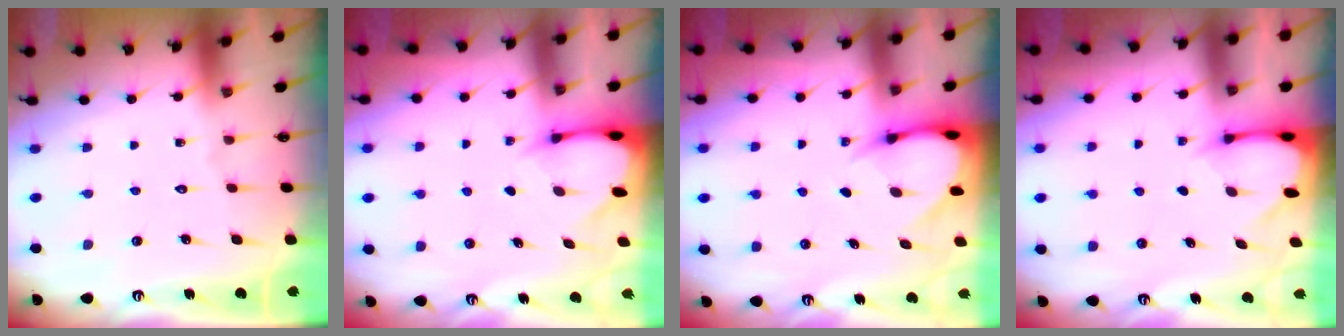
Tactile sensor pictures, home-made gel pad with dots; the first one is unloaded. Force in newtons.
{"total": 3.0, "press": 3.0, "slide": 0.3}
{"total": 4.7, "press": 4.7, "slide": 0.4}
{"total": 2.6, "press": 2.5, "slide": 0.3}